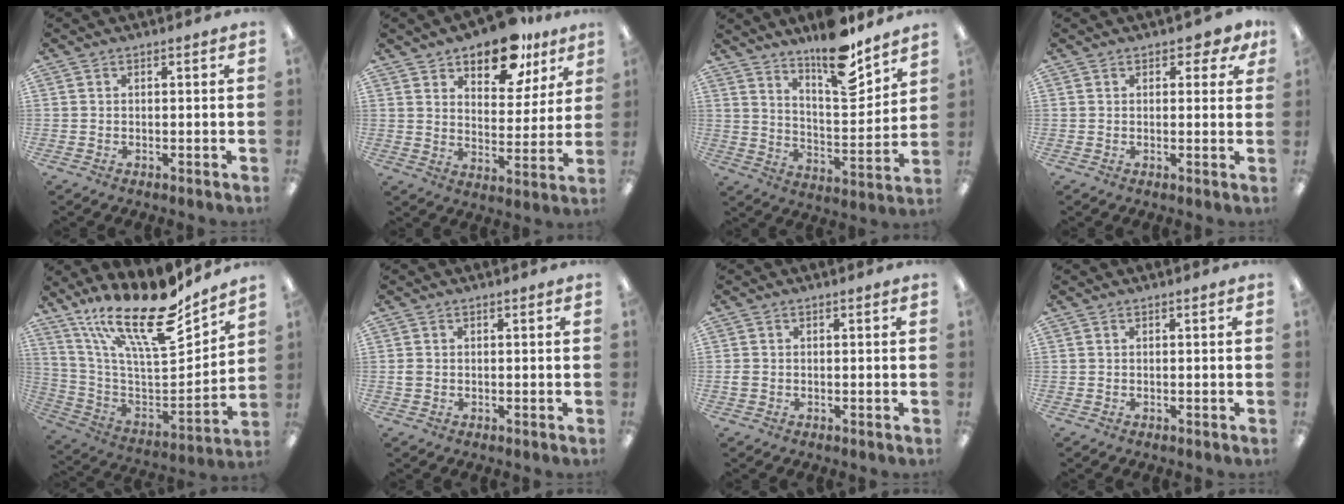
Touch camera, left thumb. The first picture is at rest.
{"total": 14.1, "force": [10.6, 6.5, 6.6], "torque": [-0.094, -0.060, 0.186]}
{"total": 15.6, "force": [12.4, 4.4, 8.4], "torque": [-0.127, -0.086, 0.209]}
{"total": 3.0, "force": [1.7, 1.7, 1.8], "torque": [-0.021, 0.000, 0.027]}
{"total": 23.2, "force": [16.7, 6.6, 14.6], "torque": [-0.256, -0.124, 0.283]}
{"total": 1.3, "force": [-0.1, 1.0, 0.8], "torque": [-0.015, 0.004, -0.003]}
{"total": 1.3, "force": [-0.3, 1.0, 0.7], "torque": [-0.013, 0.003, -0.006]}
{"total": 0.0}